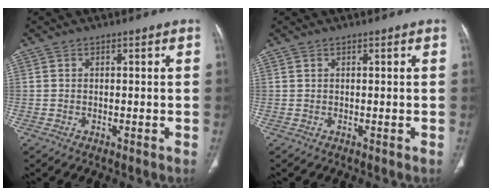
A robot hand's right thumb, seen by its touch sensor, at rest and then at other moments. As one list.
[{"total": 0.0}]